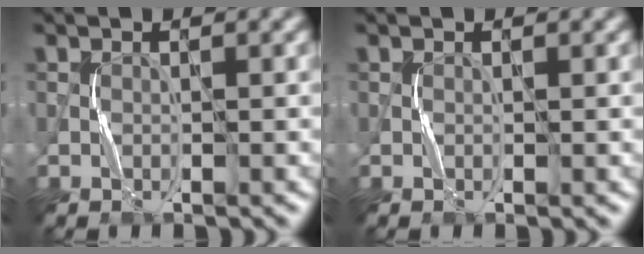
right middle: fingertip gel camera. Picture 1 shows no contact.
{"total": 0.0}